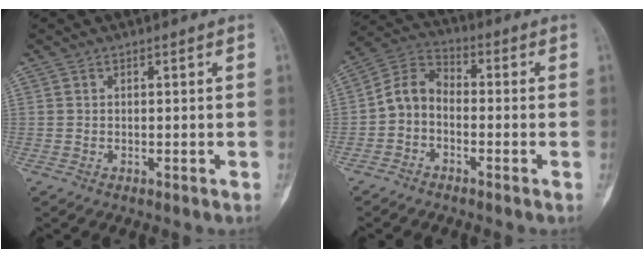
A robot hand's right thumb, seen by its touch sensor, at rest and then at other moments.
{"total": 6.7, "force": [-1.7, 4.7, 4.4], "torque": [-0.073, 0.034, -0.051]}